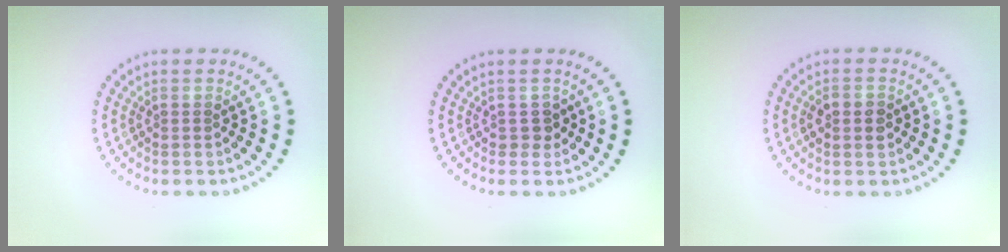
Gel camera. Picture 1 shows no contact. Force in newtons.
{"total": 1.2, "press": 1.0, "slide": 0.6}
{"total": 2.6, "press": 2.6, "slide": 0.2}